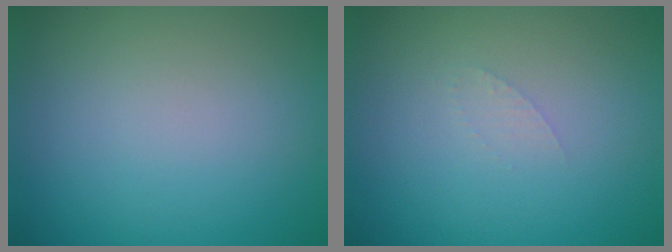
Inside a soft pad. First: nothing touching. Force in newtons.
{"total": 0.7, "press": 0.7, "slide": 0.1}